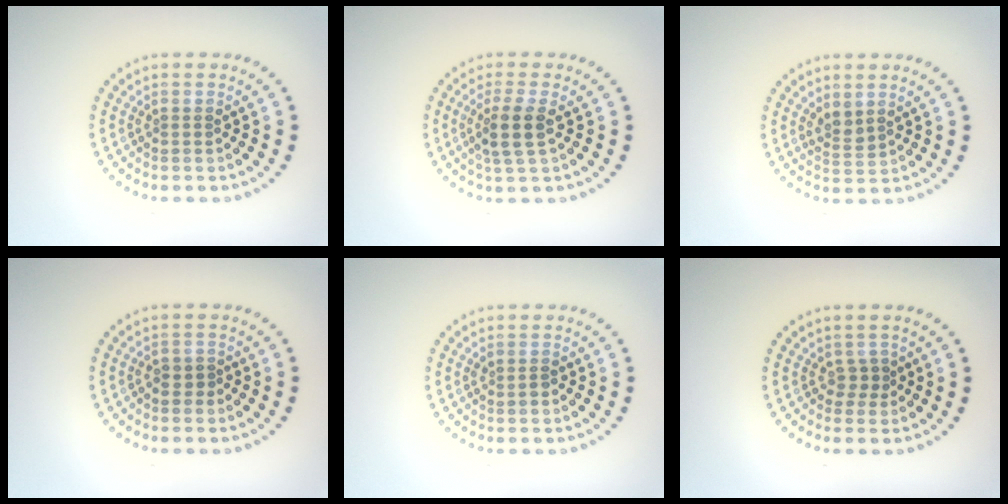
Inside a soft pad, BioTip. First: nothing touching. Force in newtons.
{"total": 2.8, "press": 2.5, "slide": 1.3}
{"total": 1.6, "press": 1.4, "slide": 0.9}
{"total": 0.9, "press": 0.6, "slide": 0.7}
{"total": 0.7, "press": 0.7, "slide": 0.2}
{"total": 1.1, "press": 0.7, "slide": 0.8}